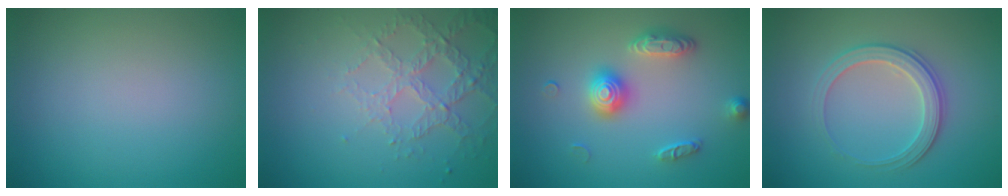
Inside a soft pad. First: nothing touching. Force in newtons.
{"total": 3.2, "press": 2.9, "slide": 1.4}
{"total": 3.0, "press": 2.9, "slide": 0.7}
{"total": 3.1, "press": 2.9, "slide": 1.1}